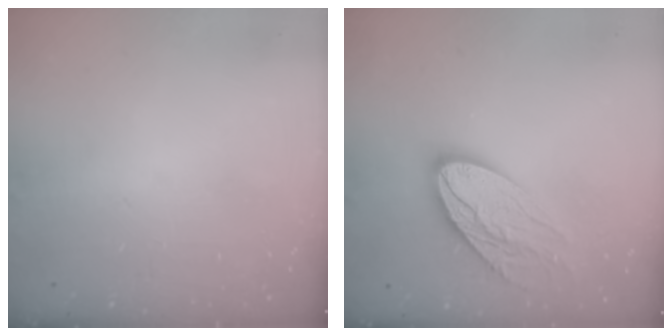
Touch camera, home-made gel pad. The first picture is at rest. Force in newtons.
{"total": 18.1, "press": 18.0, "slide": 1.7}